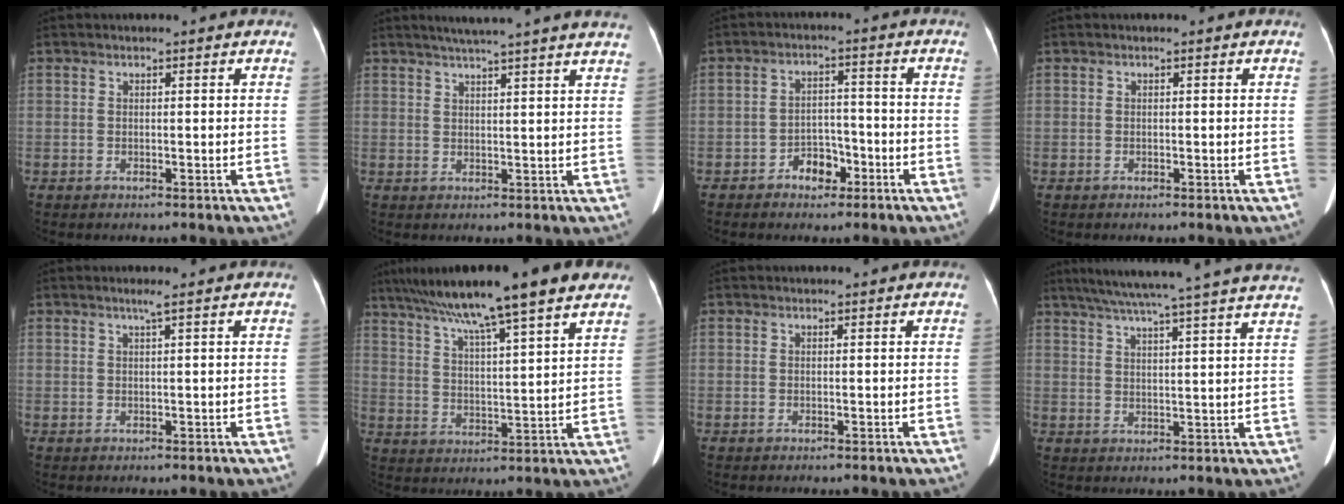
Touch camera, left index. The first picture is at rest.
{"total": 13.6, "force": [11.8, -0.7, 6.8], "torque": [-0.108, 0.014, 0.142]}
{"total": 4.6, "force": [-2.8, 2.8, 2.3], "torque": [-0.036, 0.017, -0.043]}
{"total": 0.0}
{"total": 1.0, "force": [0.5, -0.3, 0.8], "torque": [-0.023, -0.001, 0.016]}
{"total": 18.1, "force": [13.6, 0.6, 11.9], "torque": [-0.195, 0.037, 0.205]}
{"total": 0.0}
{"total": 23.8, "force": [20.9, -0.8, 11.4], "torque": [-0.188, -0.001, 0.268]}